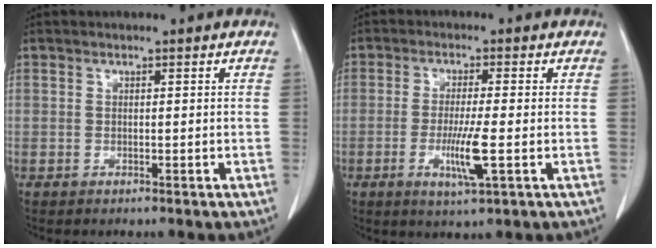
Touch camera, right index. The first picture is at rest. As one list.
[{"total": 6.2, "force": [-1.6, 0.0, 5.9], "torque": [-0.116, -0.016, -0.029]}]